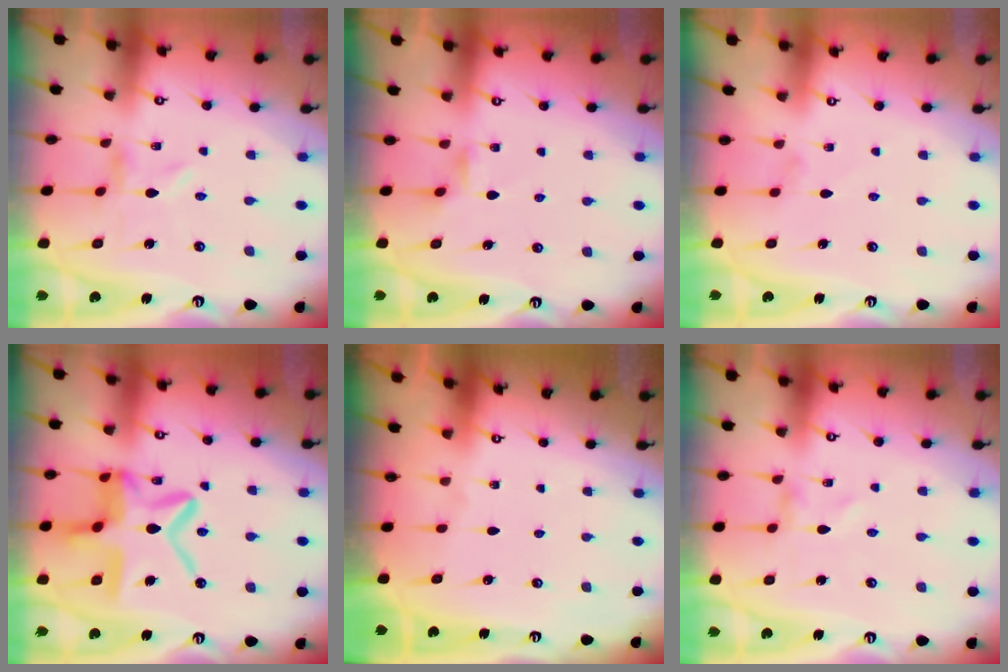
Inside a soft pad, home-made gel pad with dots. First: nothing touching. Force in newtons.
{"total": 2.4, "press": 2.3, "slide": 0.5}
{"total": 0.5, "press": 0.4, "slide": 0.2}
{"total": 16.9, "press": 16.8, "slide": 1.5}
{"total": 0.0}
{"total": 0.6, "press": 0.6, "slide": 0.1}